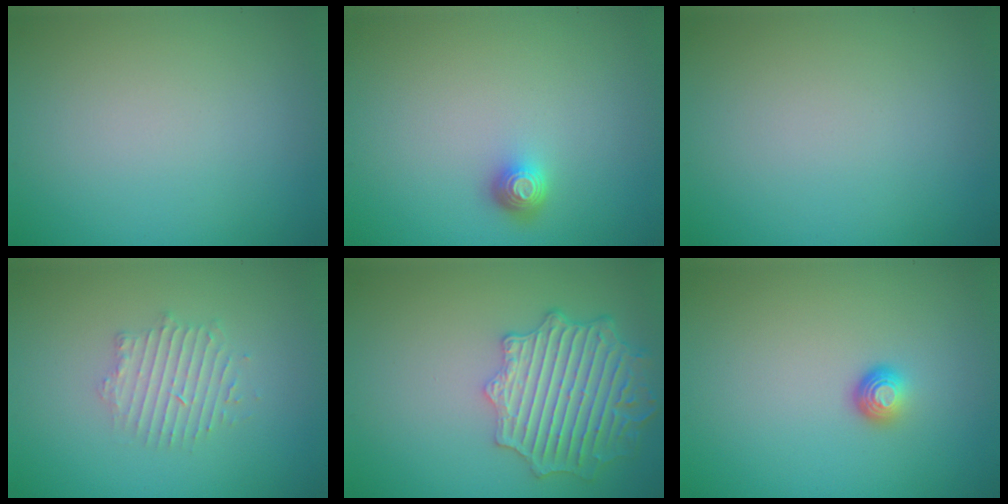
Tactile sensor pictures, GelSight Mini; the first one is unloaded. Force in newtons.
{"total": 1.6, "press": 1.3, "slide": 1.0}
{"total": 0.0}
{"total": 2.4, "press": 2.4, "slide": 0.3}
{"total": 6.1, "press": 5.4, "slide": 2.9}
{"total": 1.6, "press": 1.0, "slide": 1.3}